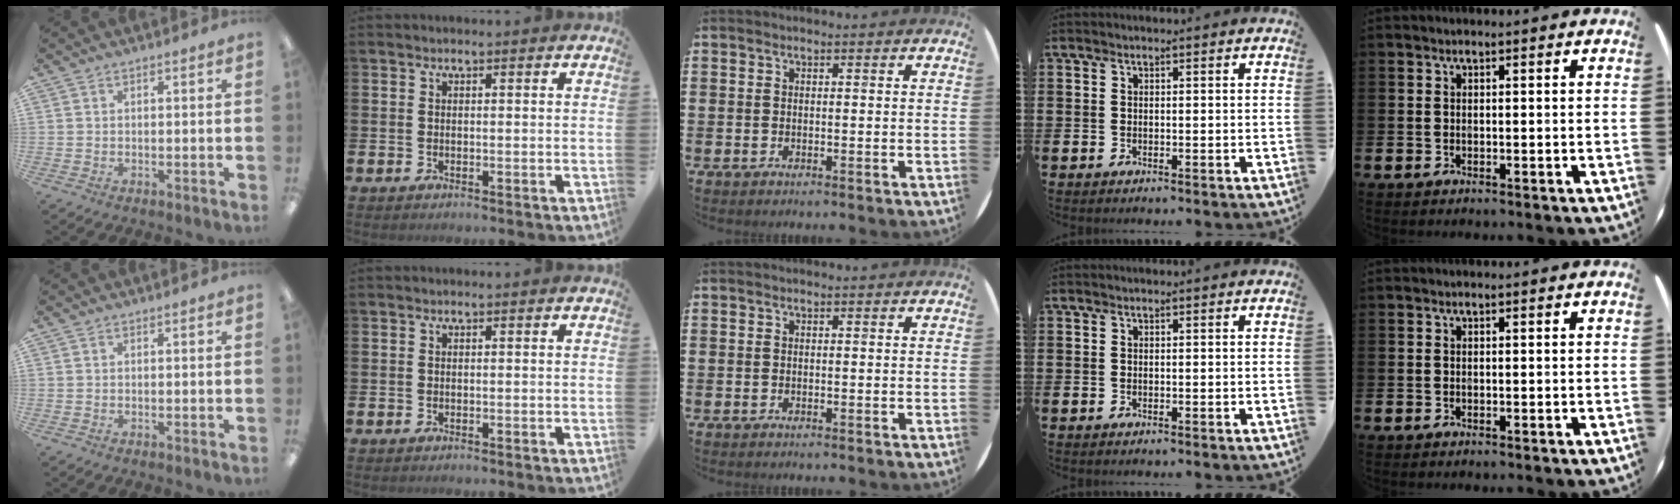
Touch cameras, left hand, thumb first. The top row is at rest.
{}